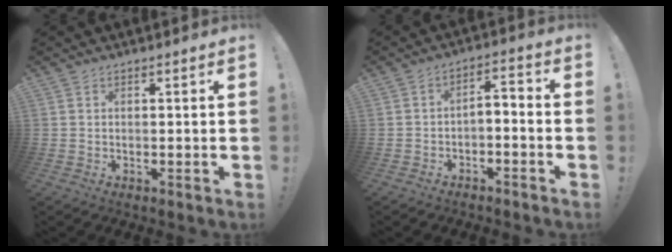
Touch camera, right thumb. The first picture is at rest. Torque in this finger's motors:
{"motor_torque": [0.21, 0.23, 0.32, -0.37, 0.00]}